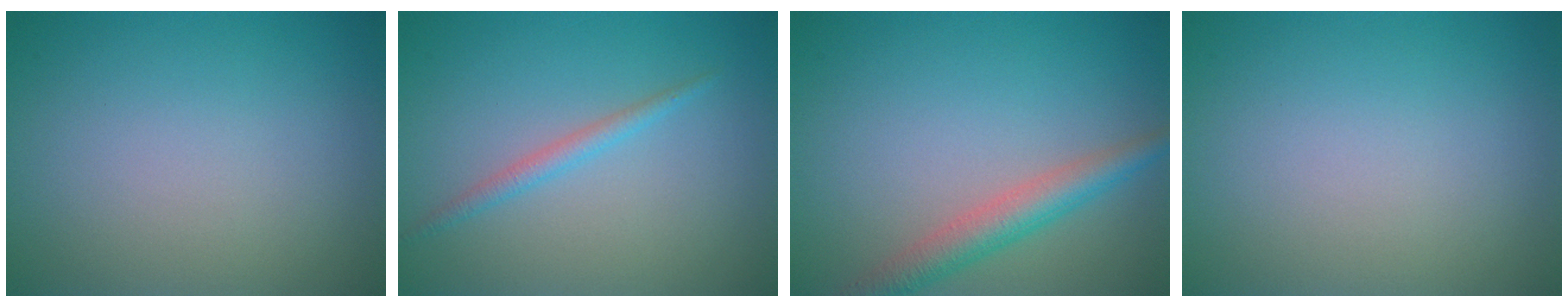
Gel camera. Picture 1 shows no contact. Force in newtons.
{"total": 1.4, "press": 1.4, "slide": 0.1}
{"total": 3.6, "press": 3.6, "slide": 0.1}
{"total": 0.0}